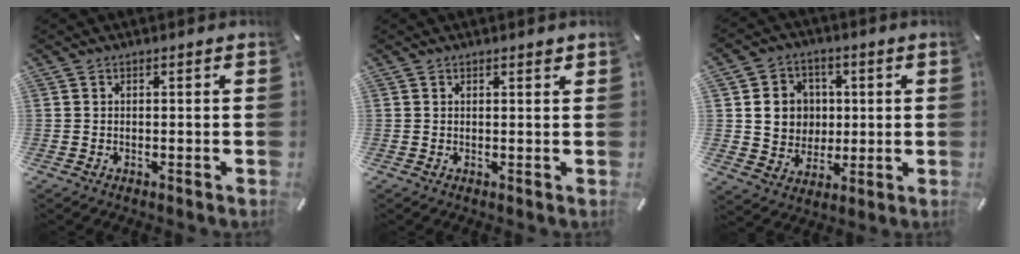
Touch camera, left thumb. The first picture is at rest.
{"total": 0.7, "force": [0.5, 0.2, 0.5], "torque": [-0.002, -0.003, 0.008]}
{"total": 9.7, "force": [1.3, 9.1, 2.8], "torque": [-0.034, 0.000, 0.031]}